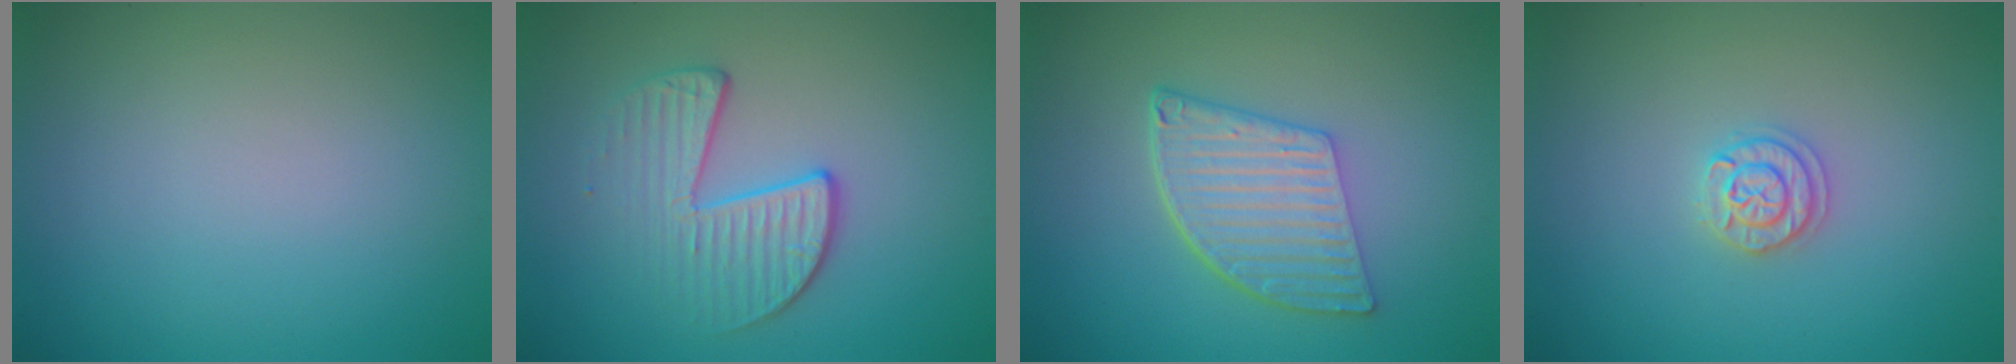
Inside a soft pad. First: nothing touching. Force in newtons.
{"total": 3.5, "press": 2.8, "slide": 2.1}
{"total": 5.7, "press": 4.1, "slide": 4.0}
{"total": 1.8, "press": 1.8, "slide": 0.3}